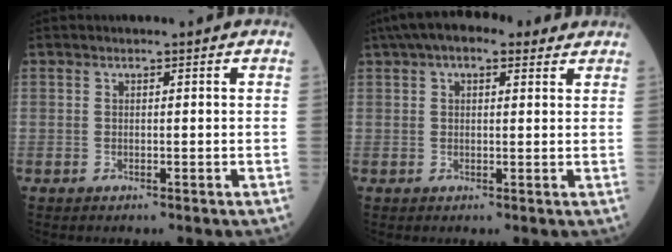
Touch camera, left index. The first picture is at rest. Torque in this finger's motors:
{"motor_torque": [0.24, -1.49, -0.19, 0.15]}